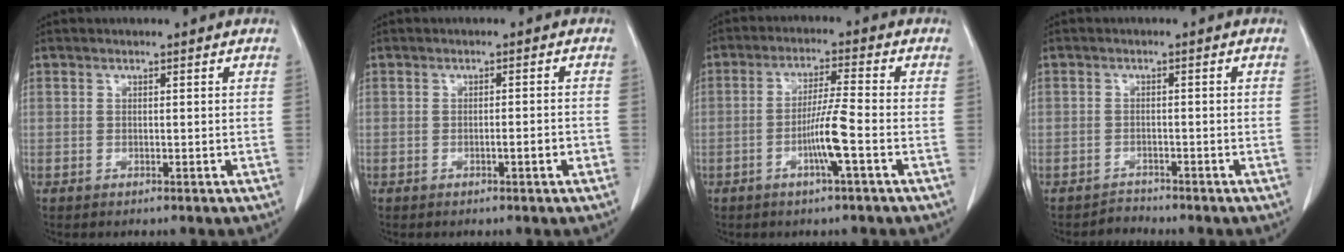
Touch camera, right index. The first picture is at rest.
{"total": 1.9, "force": [-0.8, 0.1, 1.7], "torque": [-0.022, 0.001, -0.010]}
{"total": 6.3, "force": [-2.1, -0.6, 5.9], "torque": [-0.112, -0.001, -0.039]}
{"total": 1.8, "force": [-1.5, 0.4, -0.9], "torque": [0.024, -0.004, -0.028]}